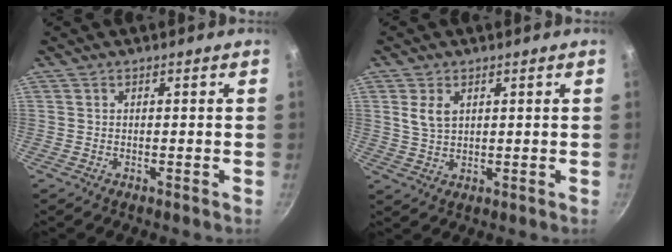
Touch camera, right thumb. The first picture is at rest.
{"total": 4.3, "force": [1.6, 2.7, 3.0], "torque": [-0.053, -0.006, 0.034]}